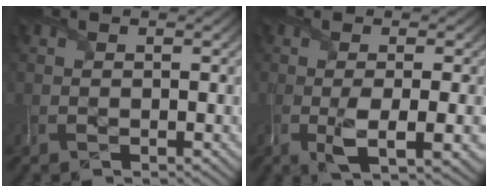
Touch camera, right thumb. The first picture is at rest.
{"total": 7.0, "force": [-1.7, 1.9, 6.5], "torque": [-0.118, -0.014, -0.023]}